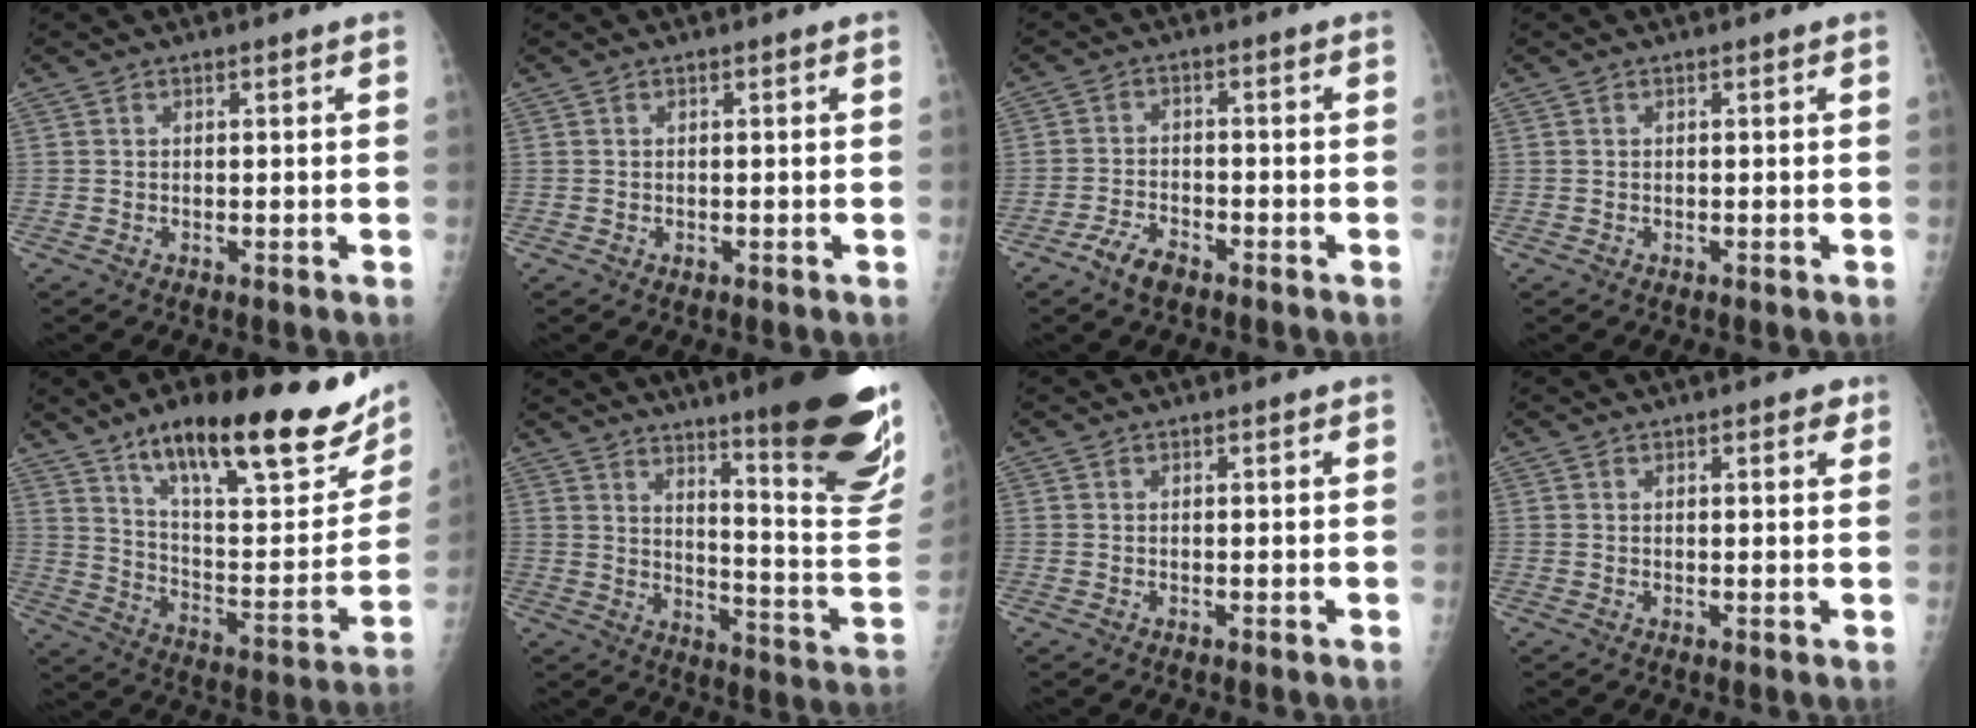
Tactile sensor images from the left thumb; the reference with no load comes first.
{"total": 0.5, "force": [-0.2, 0.4, 0.3], "torque": [-0.003, 0.001, -0.002]}
{"total": 4.7, "force": [-3.4, 2.1, 2.5], "torque": [-0.053, 0.019, -0.061]}
{"total": 0.0}
{"total": 29.1, "force": [18.9, 8.8, 20.3], "torque": [-0.259, -0.060, 0.290]}
{"total": 27.4, "force": [16.5, 4.0, 21.5], "torque": [-0.239, -0.086, 0.235]}
{"total": 0.0}
{"total": 2.1, "force": [1.2, 0.9, 1.5], "torque": [-0.011, -0.002, 0.012]}